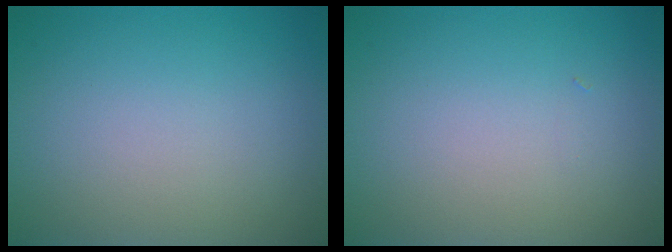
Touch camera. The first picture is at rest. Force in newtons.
{"total": 0.0}